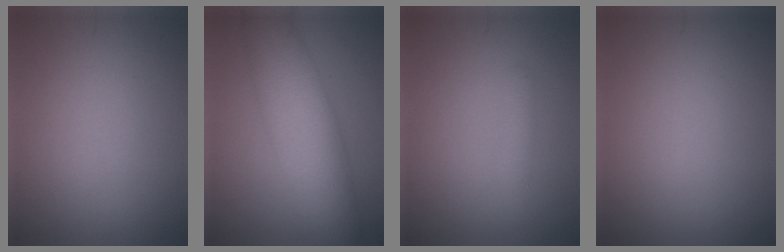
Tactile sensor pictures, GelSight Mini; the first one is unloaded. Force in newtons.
{"total": 8.1, "press": 8.1, "slide": 0.2}
{"total": 0.9, "press": 0.9, "slide": 0.0}
{"total": 0.0}